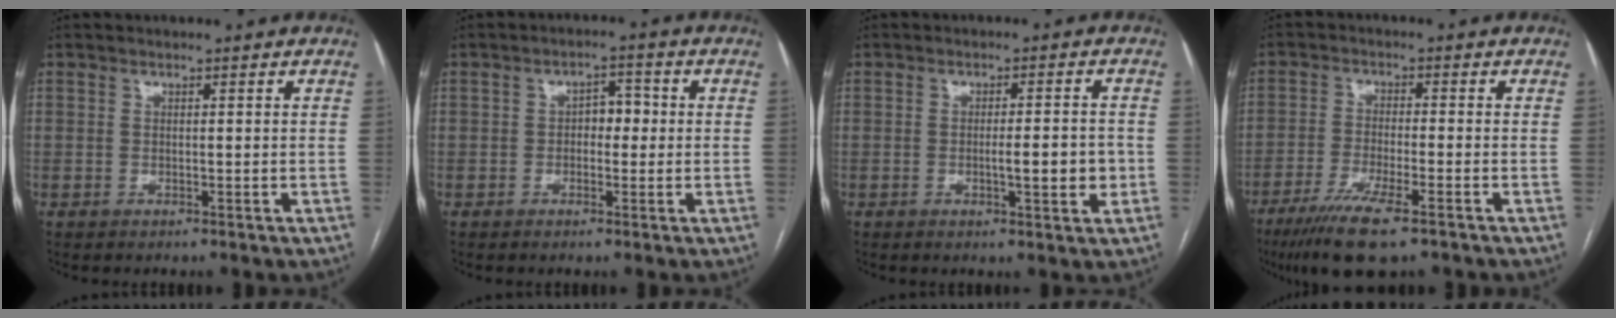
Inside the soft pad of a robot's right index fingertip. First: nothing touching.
{"total": 3.5, "force": [-0.1, 2.1, 2.8], "torque": [-0.036, 0.018, -0.003]}
{"total": 5.0, "force": [-1.0, 0.8, 4.9], "torque": [-0.074, -0.003, -0.011]}
{"total": 9.5, "force": [-6.3, 1.1, 7.0], "torque": [-0.124, -0.023, -0.101]}